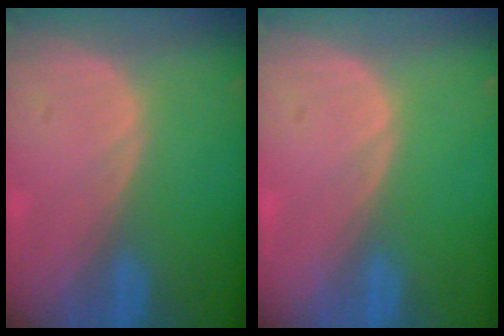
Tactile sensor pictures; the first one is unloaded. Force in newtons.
{"total": 0.0}